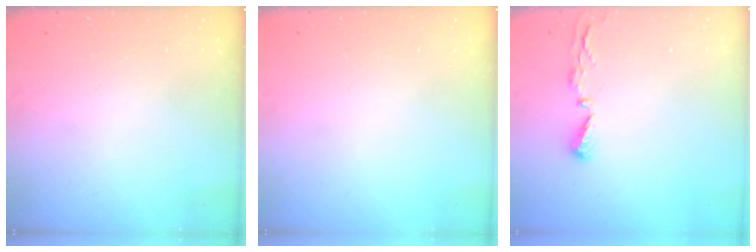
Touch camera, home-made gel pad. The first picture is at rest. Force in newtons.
{"total": 0.0}
{"total": 4.0, "press": 4.0, "slide": 0.4}